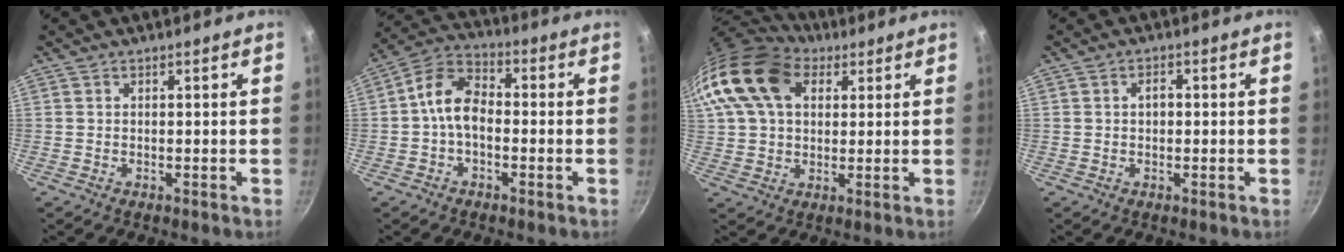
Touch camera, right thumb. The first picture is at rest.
{"total": 8.4, "force": [-1.1, 5.5, 6.3], "torque": [-0.099, 0.036, -0.035]}
{"total": 19.5, "force": [7.2, 13.4, 12.2], "torque": [-0.248, 0.018, 0.121]}
{"total": 2.1, "force": [0.0, 1.4, 1.5], "torque": [-0.019, 0.008, -0.001]}